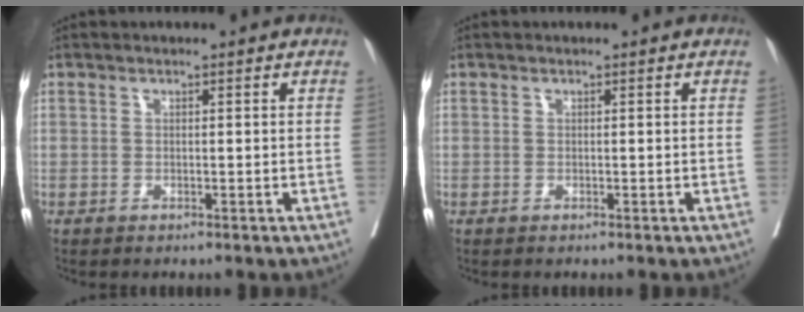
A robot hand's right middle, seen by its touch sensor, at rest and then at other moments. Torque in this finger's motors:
{"motor_torque": [0.17, -0.17, -0.23, -0.13]}